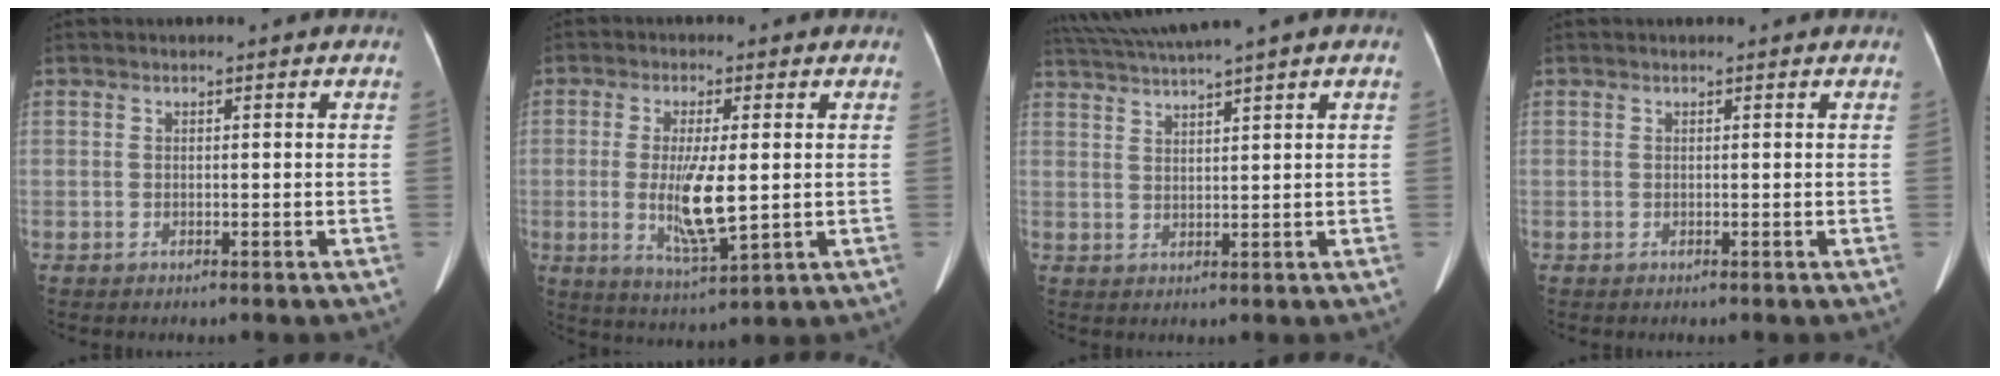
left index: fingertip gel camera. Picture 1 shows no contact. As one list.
[{"total": 8.5, "force": [-0.2, 1.7, 8.3], "torque": [-0.163, -0.021, 0.001]}, {"total": 7.5, "force": [6.1, -1.3, 4.1], "torque": [-0.075, 0.027, 0.106]}, {"total": 0.6, "force": [0.6, 0.1, 0.1], "torque": [-0.003, 0.005, 0.007]}]